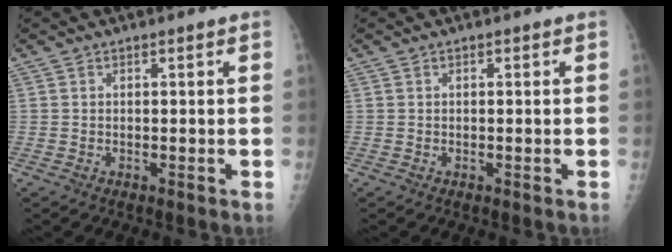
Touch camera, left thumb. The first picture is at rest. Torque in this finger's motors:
{"motor_torque": [0.03, 0.08, -0.24, -0.19, 0.00]}